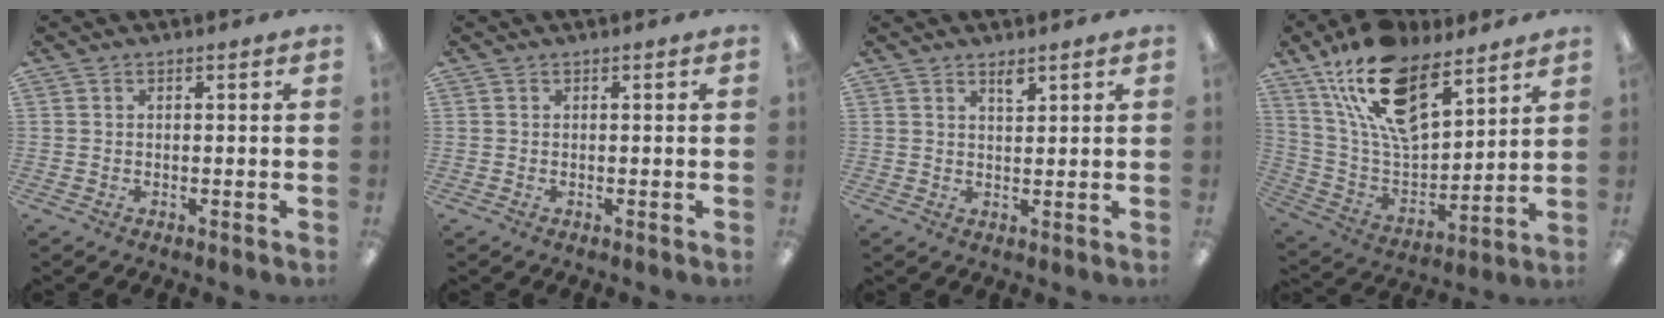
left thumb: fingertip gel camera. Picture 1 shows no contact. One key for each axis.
{"total": 0.0}
{"total": 2.4, "fx": 2.0, "fy": 0.6, "fz": 1.2, "tx": -0.020, "ty": -0.004, "tz": 0.035}
{"total": 20.3, "fx": 13.4, "fy": 9.4, "fz": 12.1, "tx": -0.231, "ty": -0.063, "tz": 0.245}